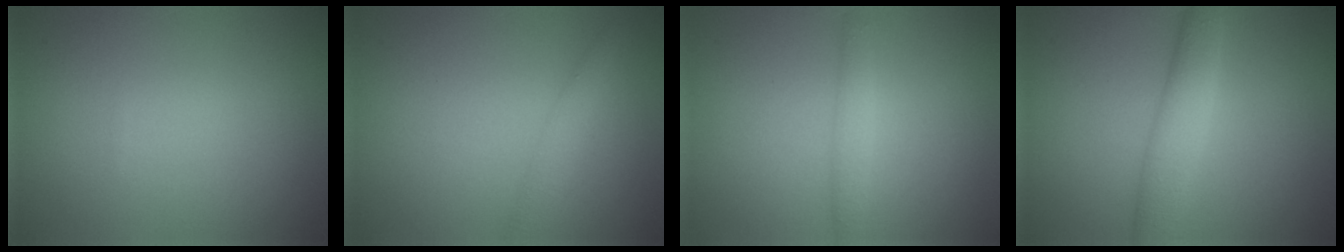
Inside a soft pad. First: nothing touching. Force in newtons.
{"total": 1.7, "press": 1.7, "slide": 0.1}
{"total": 1.4, "press": 1.4, "slide": 0.0}
{"total": 3.8, "press": 3.8, "slide": 0.2}